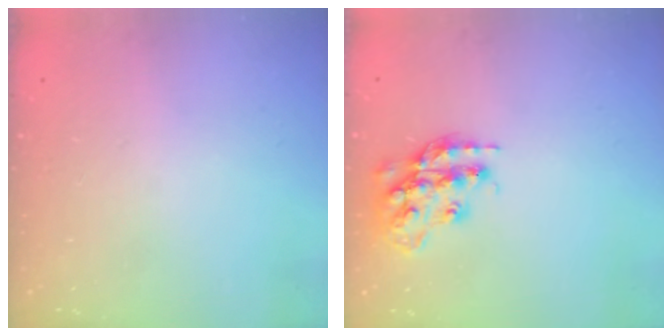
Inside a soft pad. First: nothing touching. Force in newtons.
{"total": 16.5, "press": 16.5, "slide": 1.0}